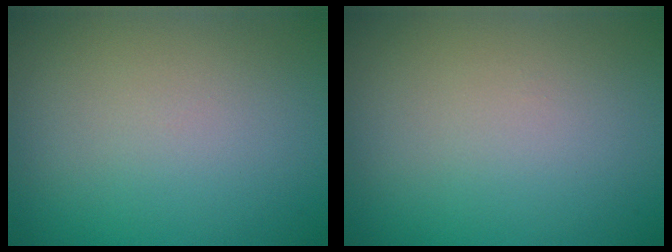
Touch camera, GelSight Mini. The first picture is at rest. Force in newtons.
{"total": 0.0}